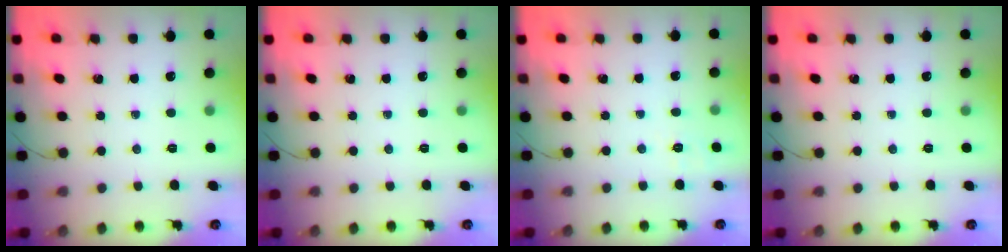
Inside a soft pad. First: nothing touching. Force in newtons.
{"total": 0.0}
{"total": 2.0, "press": 0.8, "slide": 1.9}
{"total": 0.0}